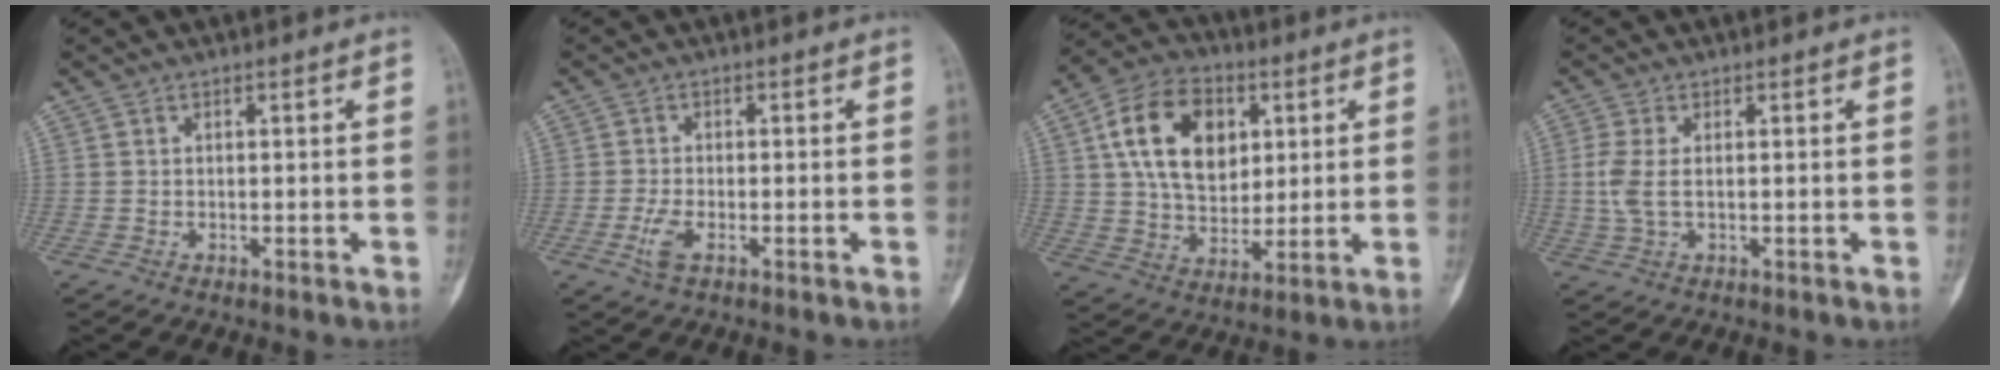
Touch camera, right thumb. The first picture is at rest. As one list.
[{"total": 3.2, "force": [-1.4, 1.1, 2.6], "torque": [-0.064, 0.002, -0.028]}, {"total": 16.1, "force": [4.6, 10.8, 11.0], "torque": [-0.162, -0.004, 0.079]}, {"total": 4.2, "force": [0.2, 1.8, 3.8], "torque": [-0.111, 0.000, 0.006]}]